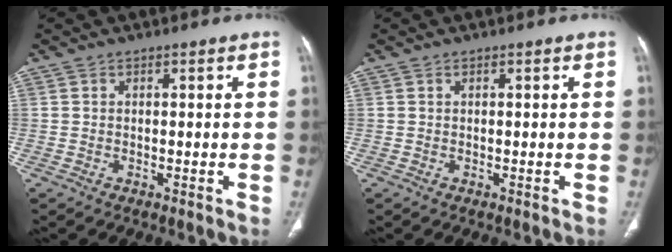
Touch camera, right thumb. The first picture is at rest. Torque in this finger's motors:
{"motor_torque": [0.34, -0.09, 0.45, 0.08, 0.00]}